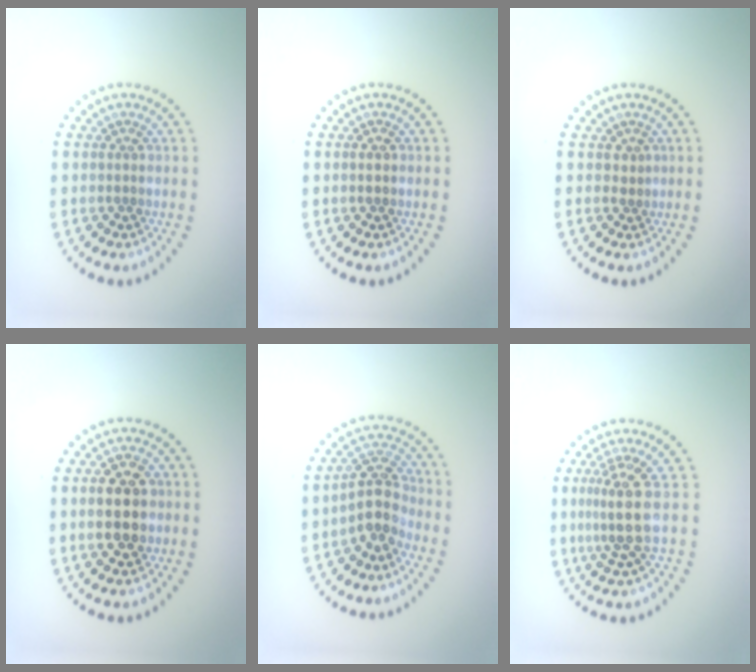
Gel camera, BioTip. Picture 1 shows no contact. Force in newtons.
{"total": 1.1, "press": 1.1, "slide": 0.1}
{"total": 0.6, "press": 0.3, "slide": 0.5}
{"total": 5.0, "press": 5.0, "slide": 0.2}
{"total": 3.7, "press": 3.2, "slide": 1.8}
{"total": 3.5, "press": 2.6, "slide": 2.3}